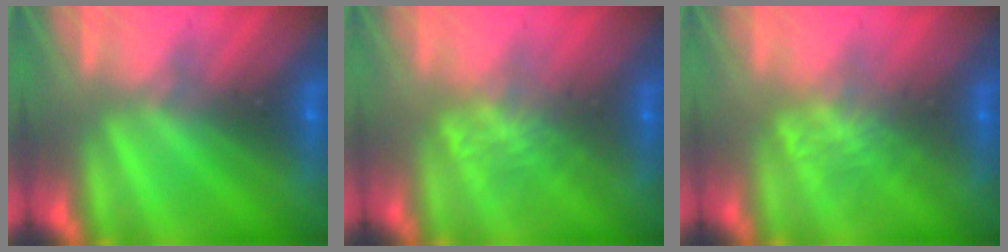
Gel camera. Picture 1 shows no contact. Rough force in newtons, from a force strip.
{"total": 1.9}
{"total": 1.9}